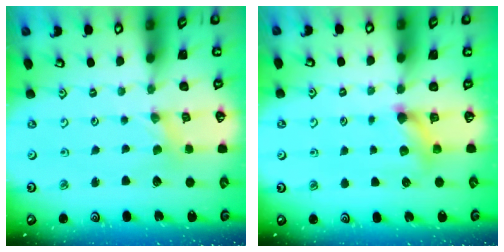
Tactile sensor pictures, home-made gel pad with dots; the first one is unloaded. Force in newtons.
{"total": 5.5, "press": 5.5, "slide": 0.6}